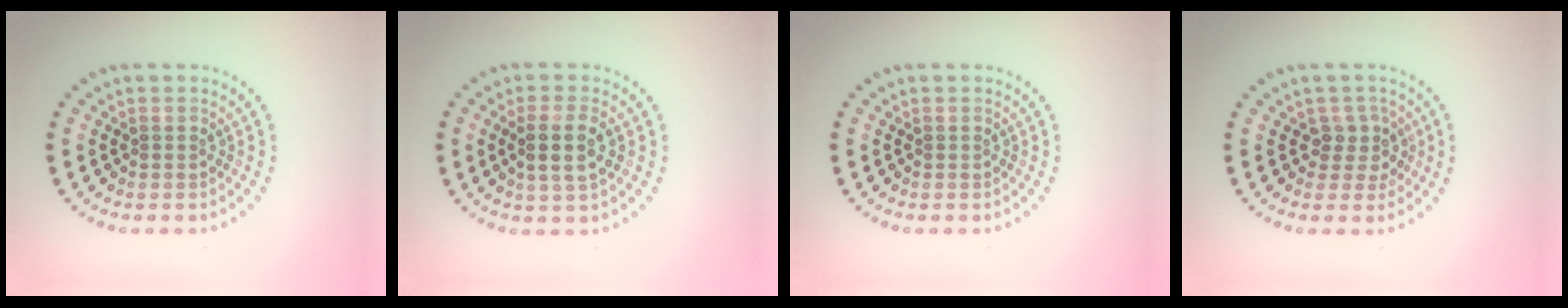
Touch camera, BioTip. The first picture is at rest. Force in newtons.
{"total": 3.0, "press": 2.8, "slide": 1.1}
{"total": 0.0}
{"total": 2.2, "press": 1.7, "slide": 1.4}